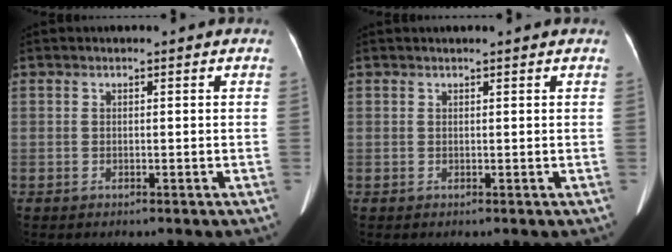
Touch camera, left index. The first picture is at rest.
{"total": 2.1, "force": [1.9, -0.1, 0.8], "torque": [-0.010, 0.020, 0.024]}